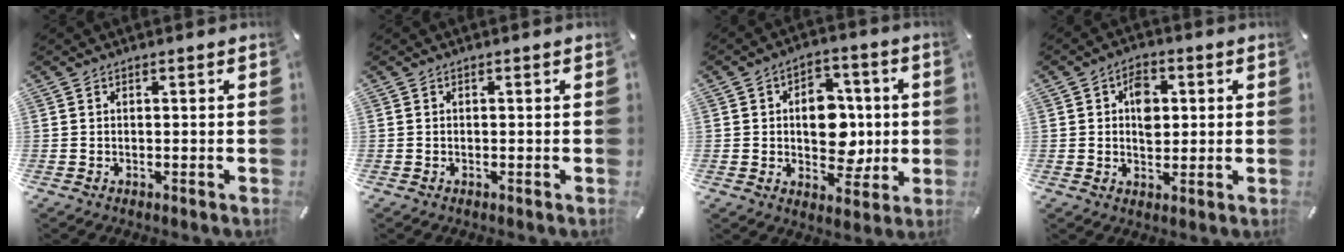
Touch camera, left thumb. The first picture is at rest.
{"total": 0.0}
{"total": 11.3, "force": [0.3, 8.6, 7.4], "torque": [-0.090, 0.007, 0.008]}
{"total": 6.5, "force": [1.0, 4.8, 4.2], "torque": [-0.047, -0.003, 0.011]}